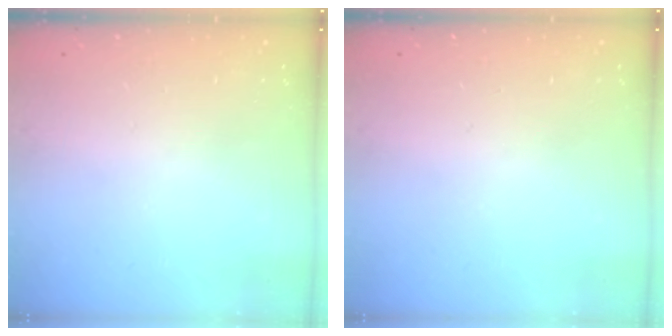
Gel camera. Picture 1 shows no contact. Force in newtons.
{"total": 0.0}